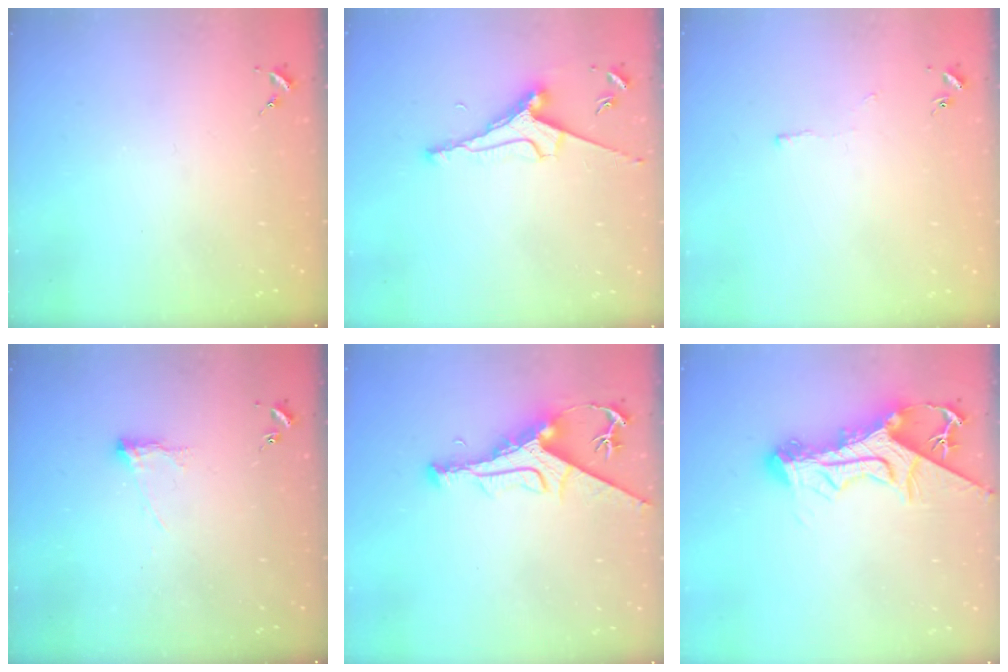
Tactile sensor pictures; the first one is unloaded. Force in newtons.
{"total": 8.2, "press": 8.1, "slide": 1.0}
{"total": 2.3, "press": 2.3, "slide": 0.4}
{"total": 5.7, "press": 5.6, "slide": 0.9}
{"total": 10.7, "press": 10.6, "slide": 1.4}
{"total": 16.0, "press": 15.9, "slide": 1.9}